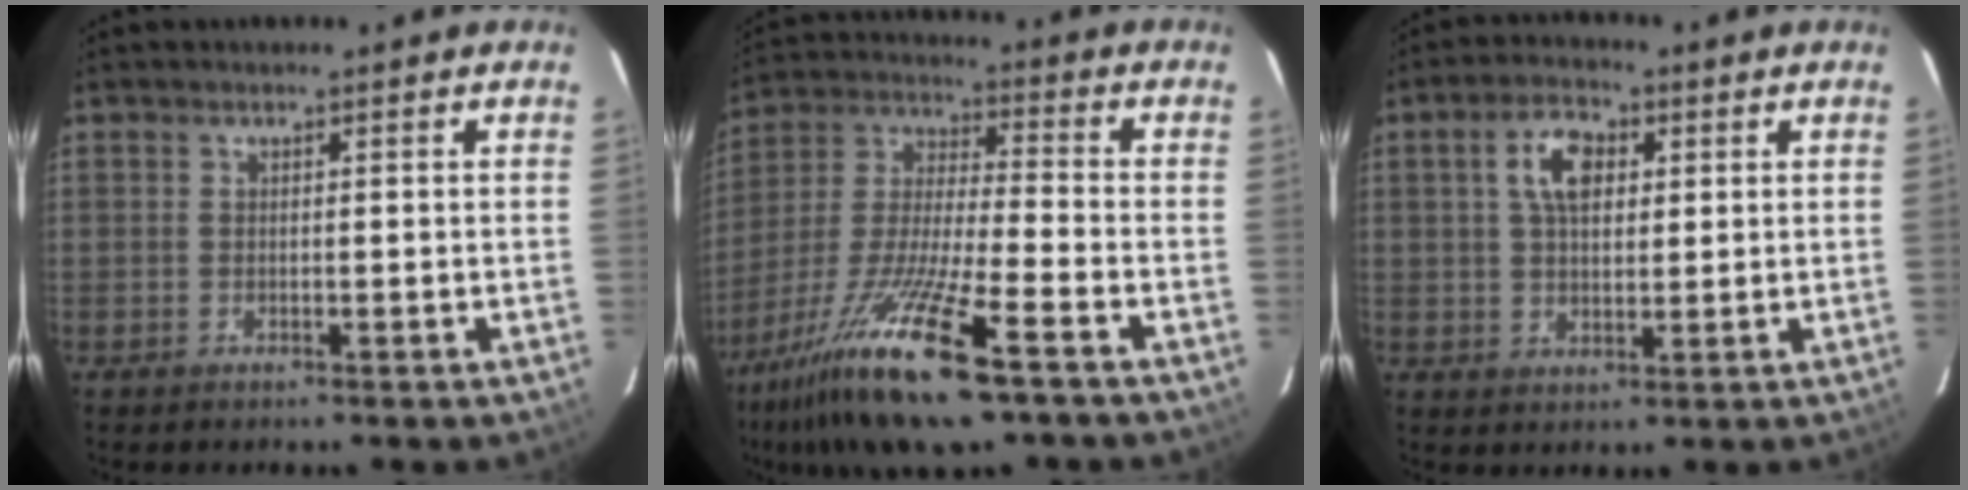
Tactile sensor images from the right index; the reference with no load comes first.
{"total": 19.7, "force": [-12.1, 3.1, 15.2], "torque": [-0.314, -0.040, -0.229]}
{"total": 6.9, "force": [2.1, 4.1, 5.2], "torque": [-0.095, 0.018, 0.039]}